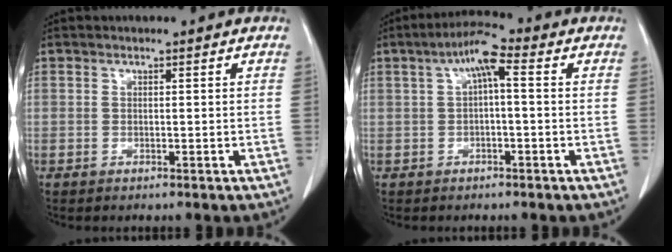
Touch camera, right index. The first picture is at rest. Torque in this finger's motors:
{"motor_torque": [0.55, -0.05, 0.17, 0.05]}